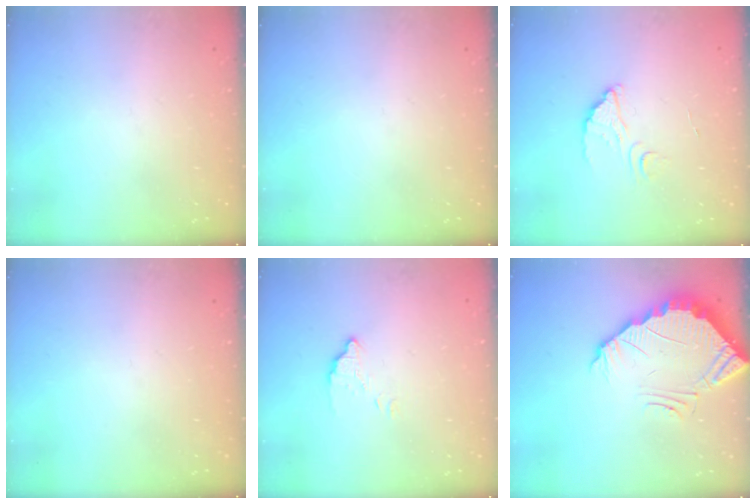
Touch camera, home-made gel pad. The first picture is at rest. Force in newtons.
{"total": 0.0}
{"total": 3.7, "press": 3.7, "slide": 0.1}
{"total": 0.0}
{"total": 2.4, "press": 2.4, "slide": 0.0}
{"total": 3.7, "press": 3.7, "slide": 0.1}